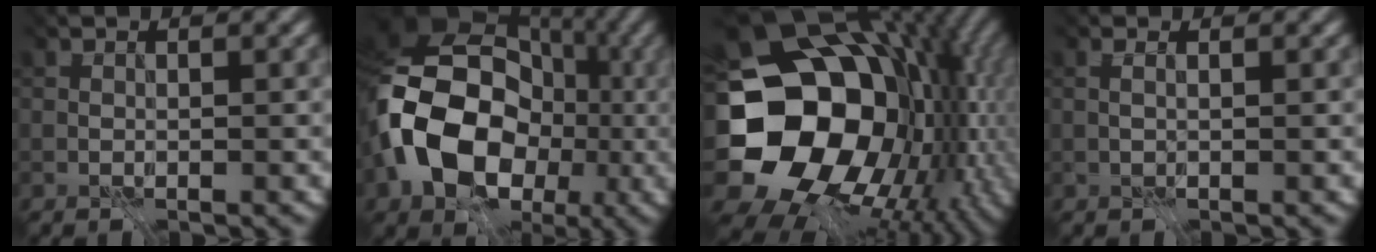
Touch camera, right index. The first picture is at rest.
{"total": 14.4, "force": [-5.2, 10.2, 8.7], "torque": [-0.173, -0.017, -0.076]}
{"total": 17.4, "force": [-1.6, 14.5, 9.4], "torque": [-0.200, -0.045, 0.027]}
{"total": 2.4, "force": [1.0, 1.2, 1.8], "torque": [-0.010, 0.025, -0.009]}